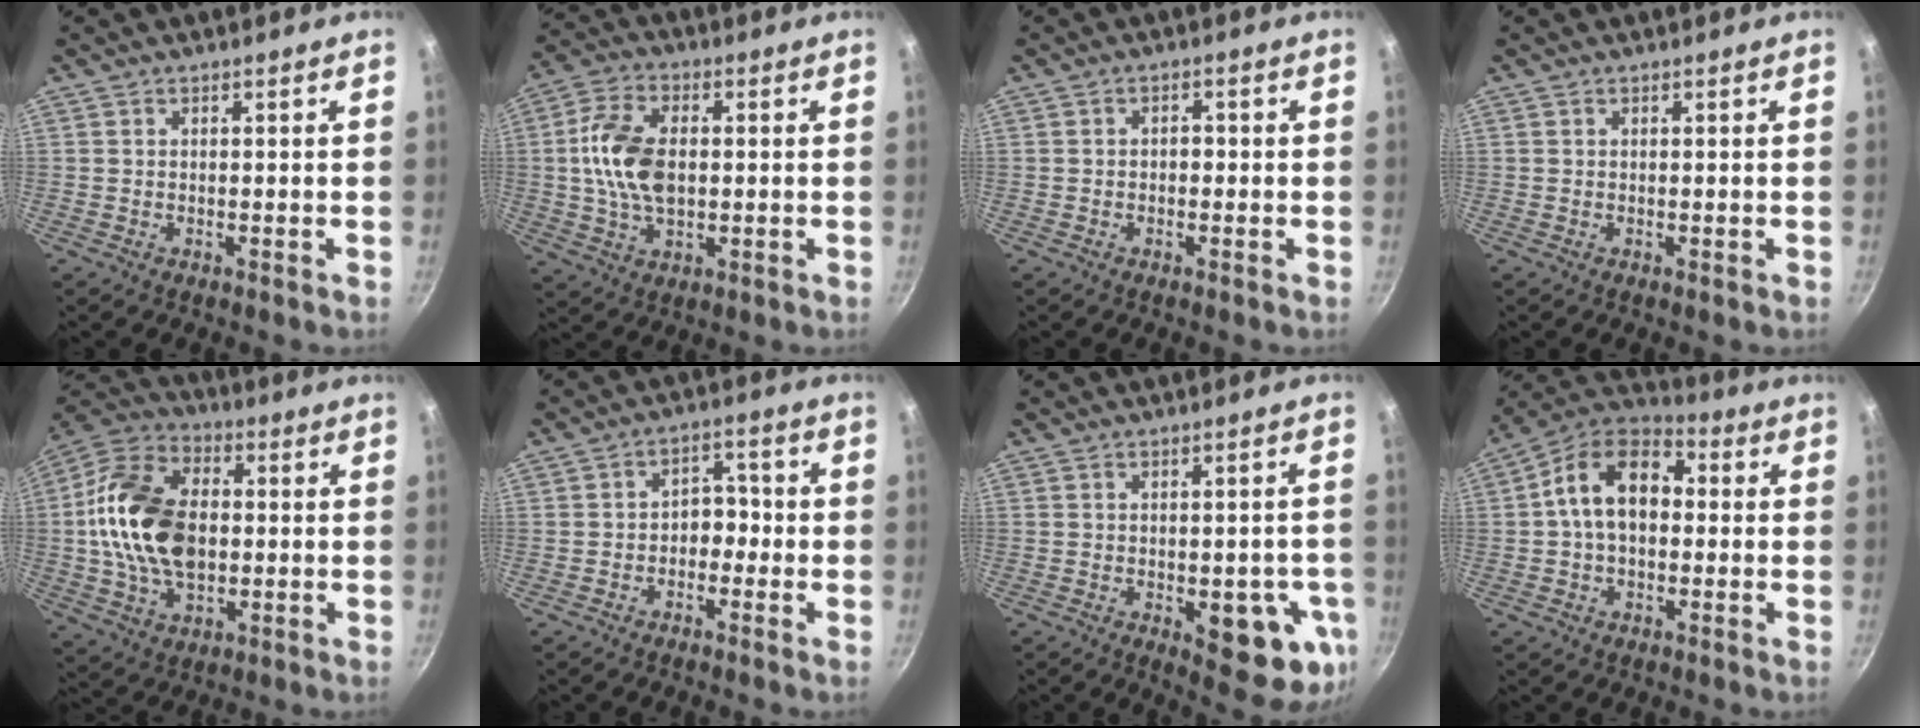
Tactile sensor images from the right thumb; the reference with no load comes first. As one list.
[{"total": 12.2, "force": [0.4, 7.4, 9.7], "torque": [-0.177, 0.015, 0.001]}, {"total": 1.5, "force": [-0.4, 1.1, 0.9], "torque": [-0.011, 0.008, -0.008]}, {"total": 0.0}, {"total": 20.2, "force": [0.1, 13.2, 15.2], "torque": [-0.263, 0.023, -0.007]}, {"total": 4.6, "force": [-1.5, 3.4, 2.7], "torque": [0.001, 0.028, -0.031]}, {"total": 12.6, "force": [-3.4, 5.4, 10.9], "torque": [-0.093, -0.003, -0.037]}, {"total": 13.5, "force": [0.9, 9.0, 10.0], "torque": [-0.133, 0.036, -0.006]}]